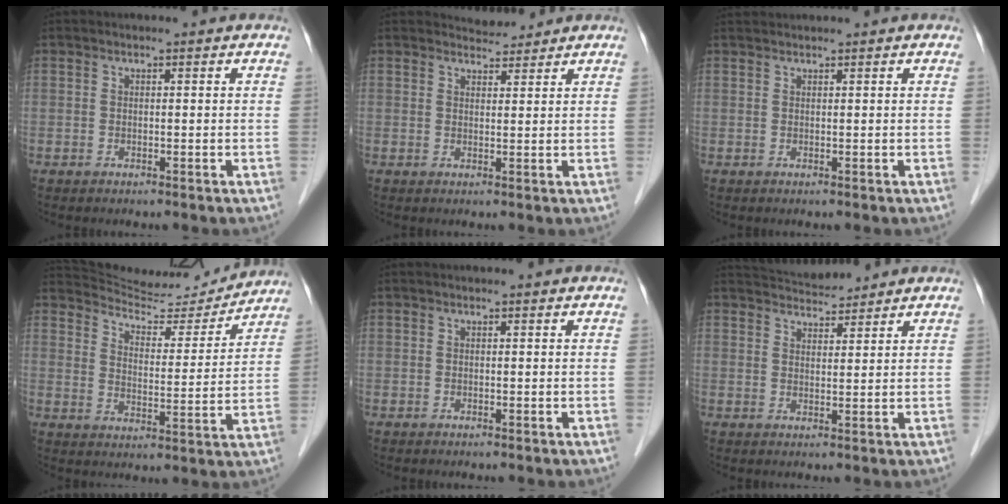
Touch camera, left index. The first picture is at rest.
{"total": 2.3, "force": [2.3, 0.4, -0.3], "torque": [-0.002, -0.001, 0.038]}
{"total": 2.3, "force": [2.3, -0.2, 0.5], "torque": [-0.005, 0.025, 0.043]}
{"total": 13.7, "force": [13.5, 1.6, 1.6], "torque": [-0.030, -0.012, 0.194]}
{"total": 0.0}
{"total": 5.7, "force": [5.6, 0.7, 1.0], "torque": [-0.023, 0.019, 0.088]}